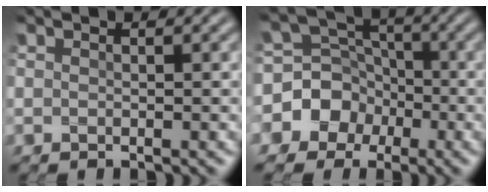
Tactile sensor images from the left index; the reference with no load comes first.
{"total": 7.2, "force": [-2.7, 6.3, 2.1], "torque": [-0.042, 0.022, -0.066]}